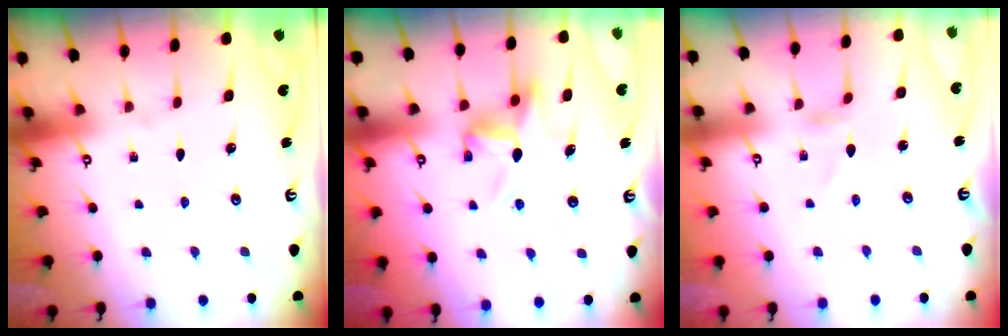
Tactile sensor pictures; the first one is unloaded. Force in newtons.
{"total": 10.2, "press": 10.2, "slide": 0.5}
{"total": 0.9, "press": 0.8, "slide": 0.1}